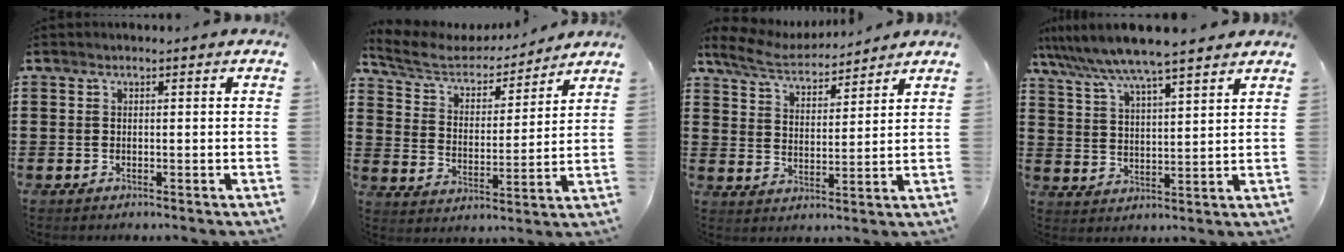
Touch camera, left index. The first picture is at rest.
{"total": 6.5, "force": [5.9, 2.0, 2.0], "torque": [-0.069, -0.036, 0.099]}
{"total": 6.1, "force": [5.8, 1.3, 1.6], "torque": [-0.059, -0.024, 0.102]}
{"total": 6.8, "force": [6.1, 0.0, 2.9], "torque": [-0.081, -0.029, 0.105]}